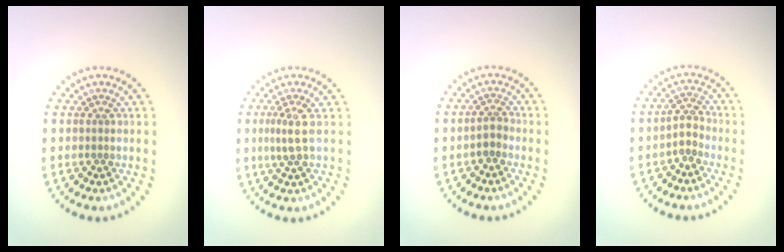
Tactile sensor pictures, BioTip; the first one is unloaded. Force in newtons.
{"total": 2.0, "press": 1.4, "slide": 1.3}
{"total": 1.3, "press": 1.1, "slide": 0.8}
{"total": 1.7, "press": 1.3, "slide": 1.0}